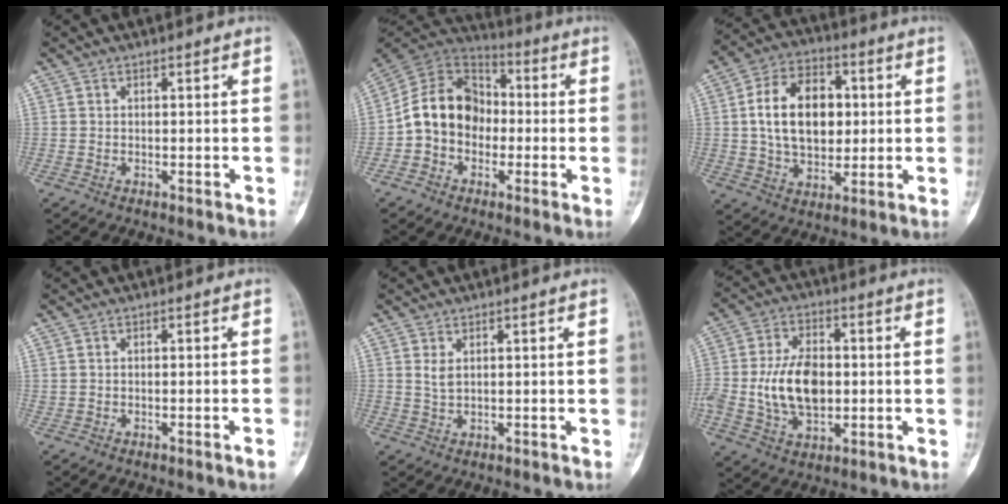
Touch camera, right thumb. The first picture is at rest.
{"total": 13.9, "force": [-1.8, 11.1, 8.3], "torque": [-0.122, 0.042, -0.045]}
{"total": 16.0, "force": [2.0, 10.8, 11.7], "torque": [-0.164, 0.009, 0.031]}
{"total": 1.3, "force": [-0.6, 0.2, 1.1], "torque": [-0.024, 0.008, -0.005]}
{"total": 1.7, "force": [0.7, 0.9, 1.3], "torque": [-0.023, -0.002, 0.019]}
{"total": 12.9, "force": [-0.5, 8.2, 9.9], "torque": [-0.167, 0.009, -0.004]}